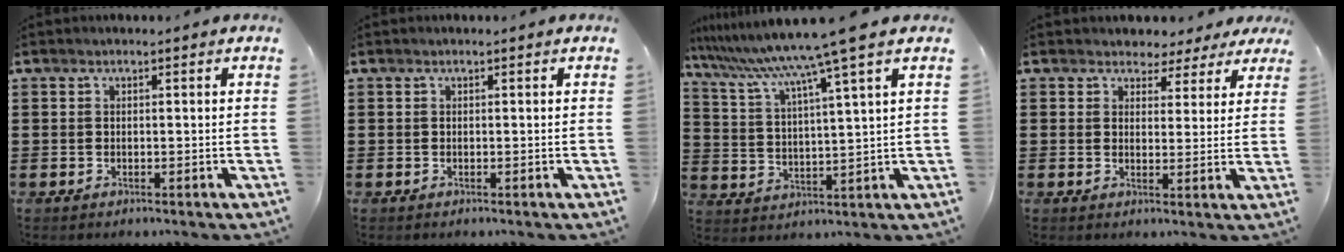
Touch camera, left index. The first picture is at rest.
{"total": 0.0}
{"total": 9.4, "force": [7.3, -1.7, 5.6], "torque": [-0.138, -0.047, 0.113]}
{"total": 3.2, "force": [2.5, 1.9, 0.2], "torque": [-0.021, 0.001, 0.044]}